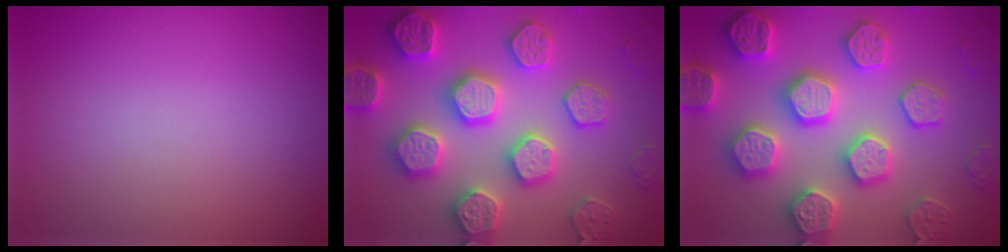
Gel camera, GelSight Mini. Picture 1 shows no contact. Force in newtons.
{"total": 7.6, "press": 7.4, "slide": 1.7}
{"total": 7.6, "press": 7.4, "slide": 1.7}